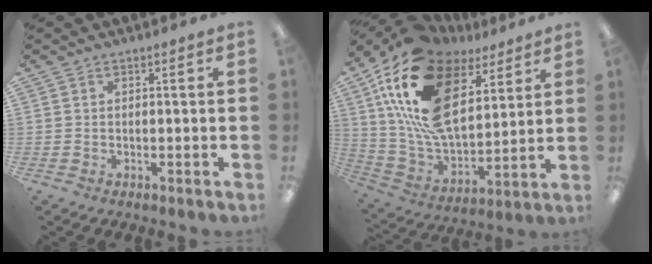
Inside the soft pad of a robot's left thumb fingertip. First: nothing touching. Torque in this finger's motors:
{"motor_torque": [1.86, 3.15, 1.43, -1.34, 0.26]}